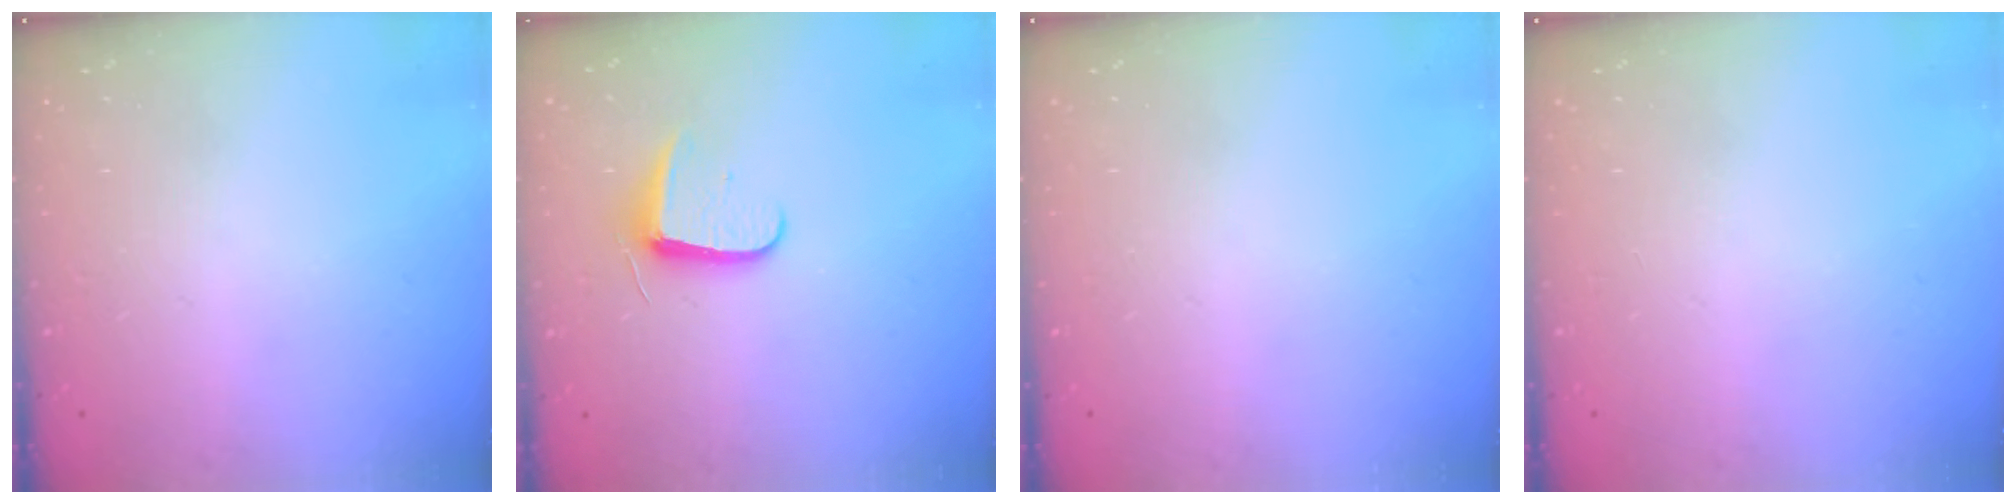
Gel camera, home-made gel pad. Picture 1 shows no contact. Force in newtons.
{"total": 7.8, "press": 7.7, "slide": 0.4}
{"total": 0.0}
{"total": 0.0}